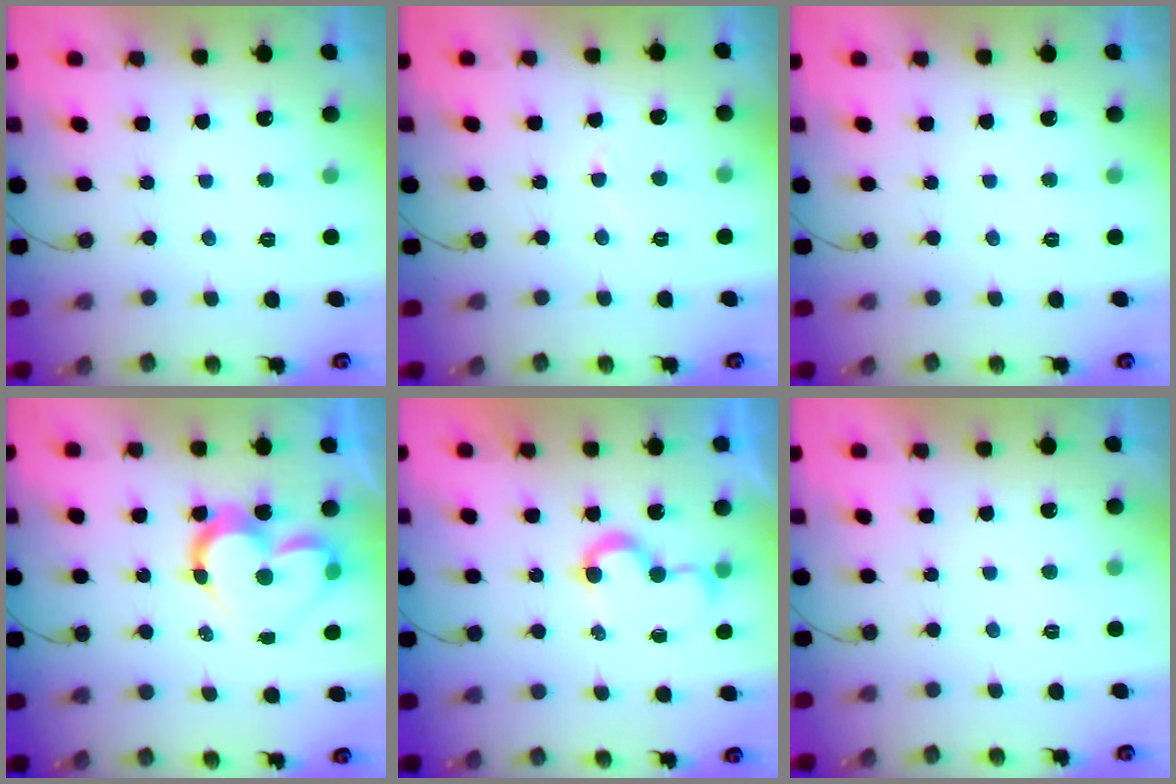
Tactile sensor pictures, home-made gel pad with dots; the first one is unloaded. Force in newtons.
{"total": 3.0, "press": 3.0, "slide": 0.4}
{"total": 0.0}
{"total": 14.4, "press": 14.4, "slide": 1.2}
{"total": 7.6, "press": 7.6, "slide": 0.5}
{"total": 1.7, "press": 1.7, "slide": 0.1}